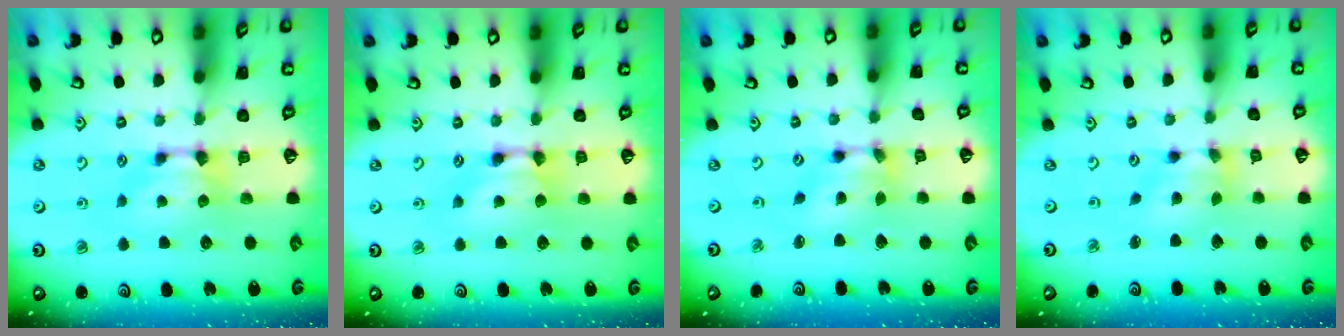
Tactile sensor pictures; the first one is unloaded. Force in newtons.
{"total": 1.6, "press": 1.6, "slide": 0.1}
{"total": 5.6, "press": 4.9, "slide": 2.7}
{"total": 4.1, "press": 3.7, "slide": 1.7}